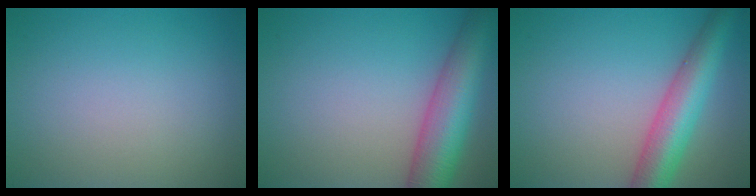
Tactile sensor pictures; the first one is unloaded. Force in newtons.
{"total": 8.4, "press": 8.4, "slide": 0.4}
{"total": 6.5, "press": 6.5, "slide": 0.2}